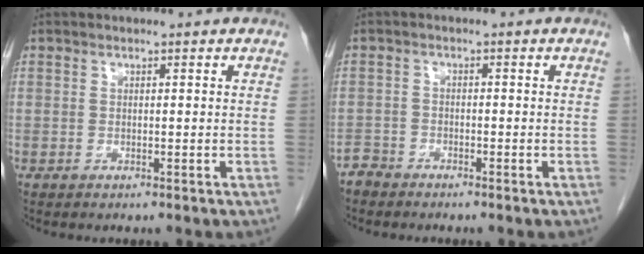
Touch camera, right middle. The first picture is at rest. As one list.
[{"total": 2.3, "force": [-2.2, 0.7, -0.3], "torque": [0.005, -0.002, -0.044]}]